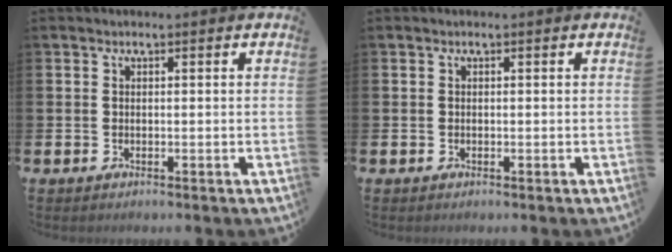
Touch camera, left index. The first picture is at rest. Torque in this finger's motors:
{"motor_torque": [-0.13, -0.05, -0.02, -0.01]}